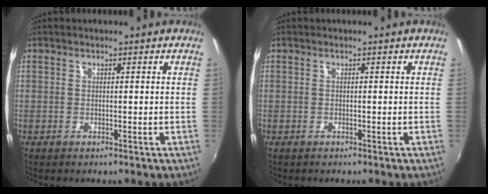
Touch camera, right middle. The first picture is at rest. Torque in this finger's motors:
{"motor_torque": [-0.20, 0.21, -0.02, 0.01]}